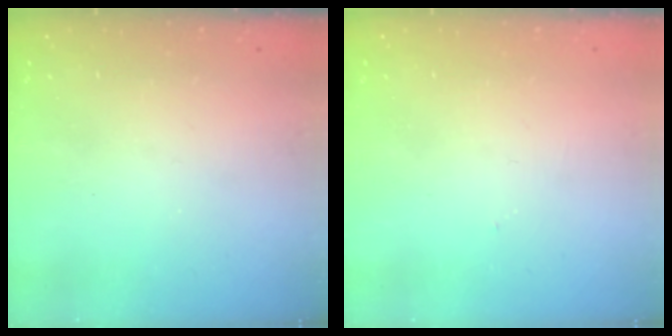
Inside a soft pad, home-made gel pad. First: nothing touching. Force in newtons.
{"total": 3.3, "press": 3.3, "slide": 0.4}